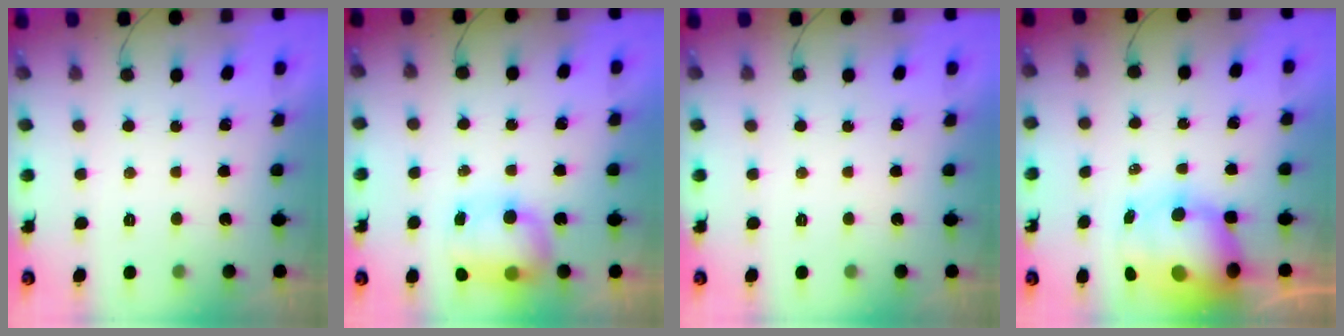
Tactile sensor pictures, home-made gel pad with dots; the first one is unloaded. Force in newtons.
{"total": 7.9, "press": 7.8, "slide": 1.2}
{"total": 0.0}
{"total": 12.5, "press": 12.1, "slide": 3.4}